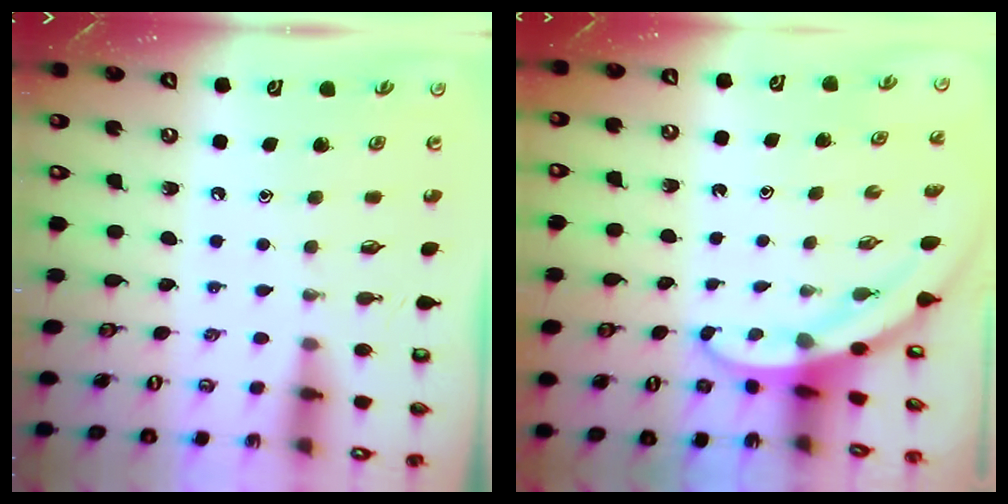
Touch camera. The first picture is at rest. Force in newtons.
{"total": 3.4, "press": 3.4, "slide": 0.2}